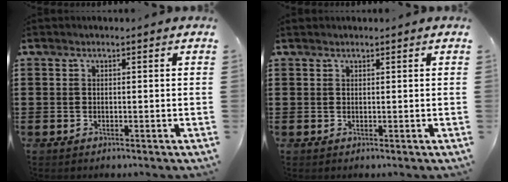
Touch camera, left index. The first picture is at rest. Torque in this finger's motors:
{"motor_torque": [1.25, -0.89, 0.03, 0.00]}